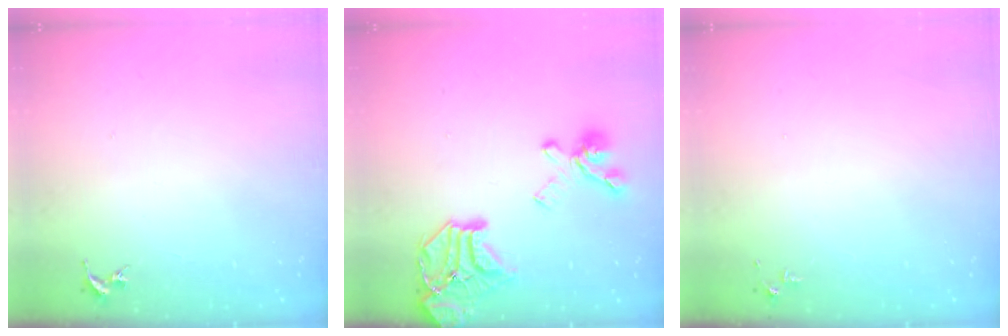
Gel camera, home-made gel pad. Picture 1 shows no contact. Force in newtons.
{"total": 20.3, "press": 20.2, "slide": 2.2}
{"total": 2.8, "press": 2.8, "slide": 0.4}